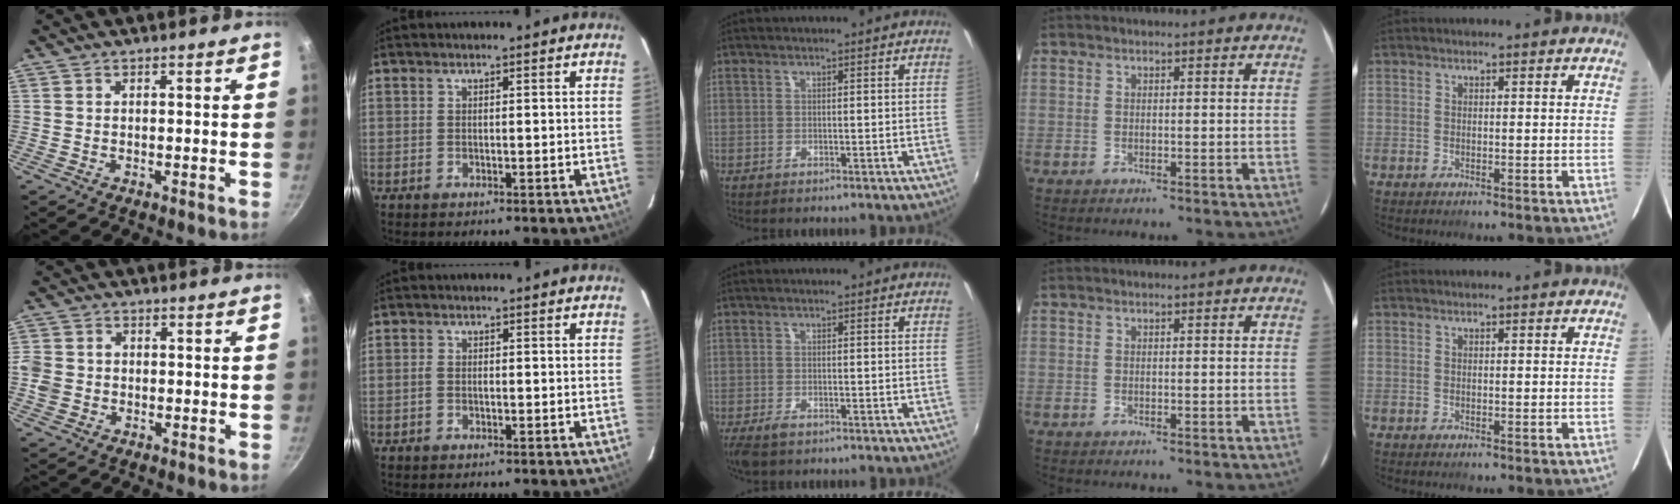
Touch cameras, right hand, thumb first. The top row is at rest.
{"thumb": {"total": 4.7, "force": [-0.8, 4.0, 2.2], "torque": [-0.038, 0.010, -0.021]}, "index": {"total": 1.0, "force": [-0.3, 0.5, 0.8], "torque": [-0.017, 0.002, -0.008]}, "middle": {"total": 3.4, "force": [-2.4, 1.4, 2.0], "torque": [-0.050, -0.012, -0.044]}}